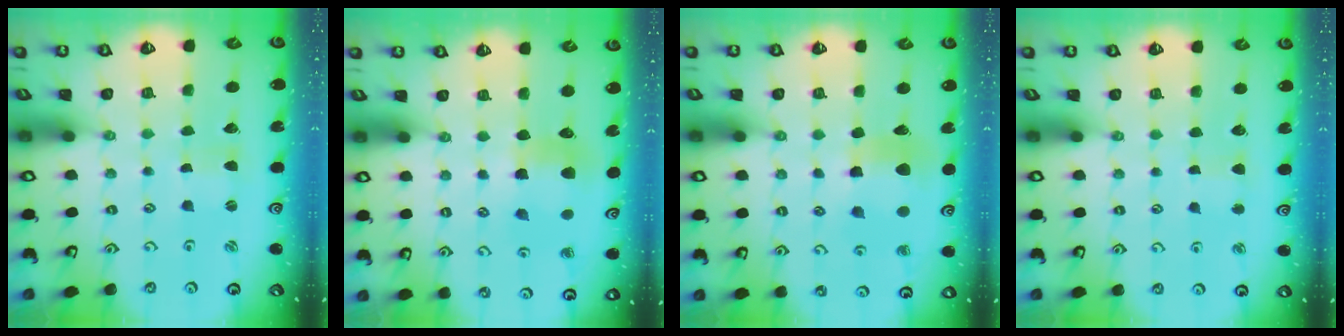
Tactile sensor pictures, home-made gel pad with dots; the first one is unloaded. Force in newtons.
{"total": 7.0, "press": 7.0, "slide": 0.6}
{"total": 9.7, "press": 9.6, "slide": 1.5}
{"total": 2.5, "press": 2.5, "slide": 0.3}